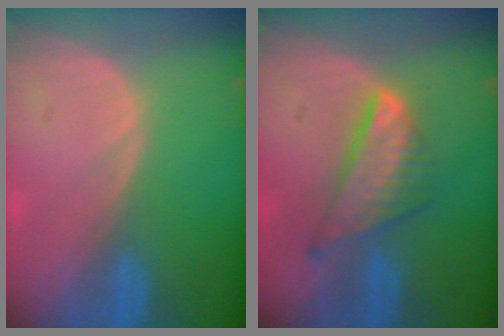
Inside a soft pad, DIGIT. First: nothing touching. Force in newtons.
{"total": 7.8, "press": 6.6, "slide": 4.1}